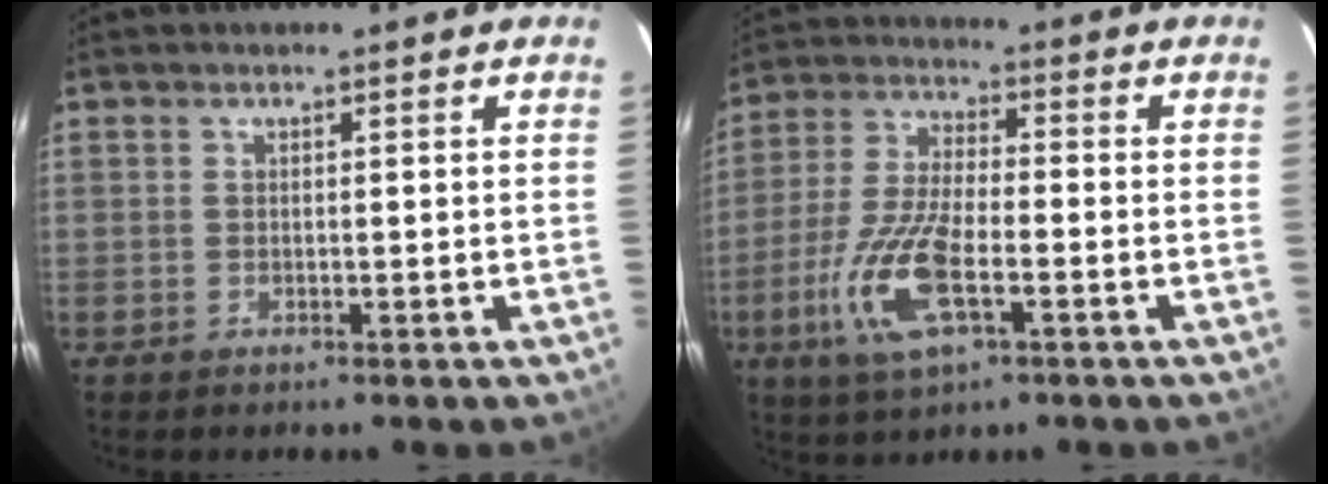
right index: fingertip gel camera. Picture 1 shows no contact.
{"total": 13.1, "force": [-4.9, 4.6, 11.3], "torque": [-0.246, -0.010, -0.096]}